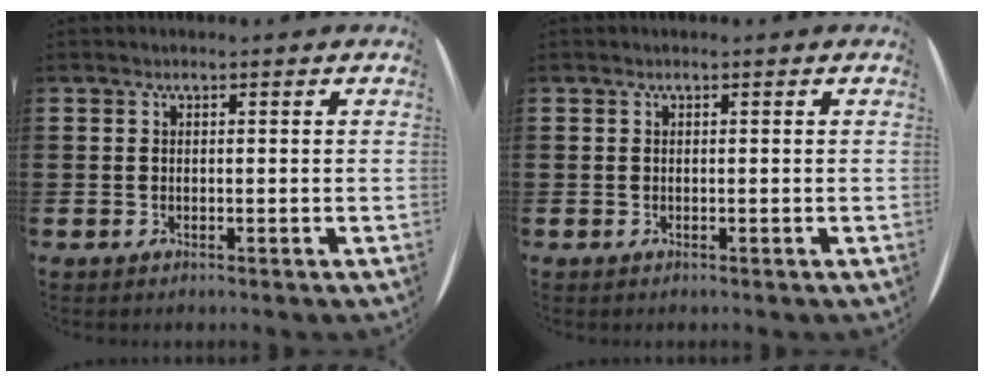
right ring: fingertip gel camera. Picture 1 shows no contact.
{"total": 0.0}